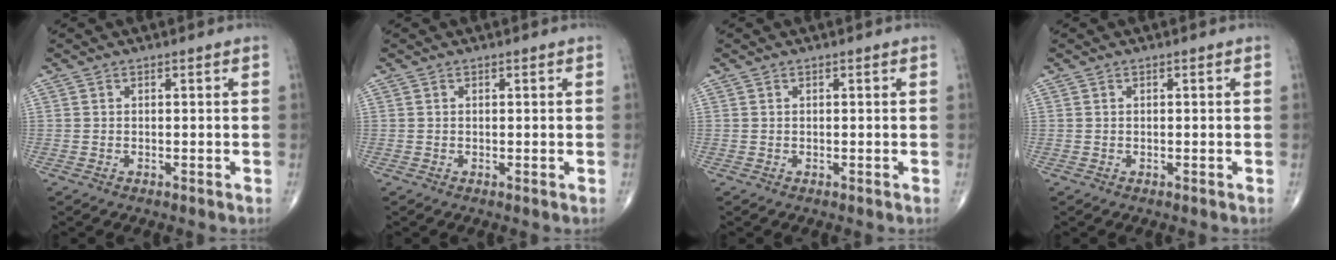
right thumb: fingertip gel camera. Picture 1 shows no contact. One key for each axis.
{"total": 0.0}
{"total": 0.0}
{"total": 0.0}